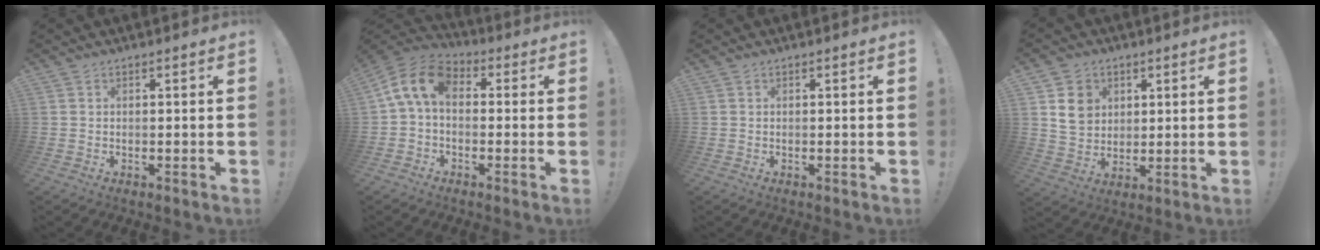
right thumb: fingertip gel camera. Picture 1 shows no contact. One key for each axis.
{"total": 11.0, "fx": 1.9, "fy": 6.7, "fz": 8.6, "tx": -0.187, "ty": 0.014, "tz": 0.037}
{"total": 0.0}
{"total": 8.7, "fx": 3.6, "fy": 7.5, "fz": 2.8, "tx": -0.030, "ty": -0.019, "tz": 0.073}